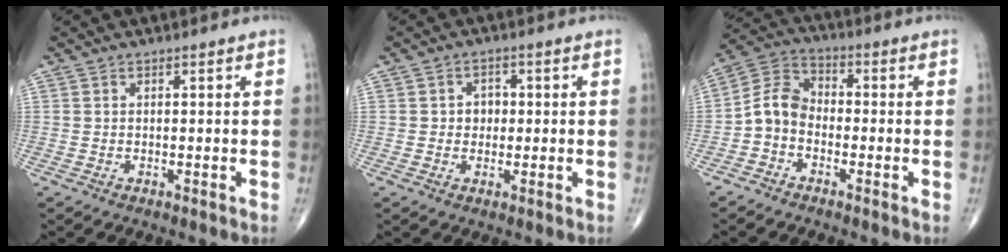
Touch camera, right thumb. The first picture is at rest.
{"total": 3.1, "force": [0.1, 2.6, 1.7], "torque": [-0.004, 0.006, -0.002]}
{"total": 6.9, "force": [-2.2, 5.1, 4.0], "torque": [-0.063, 0.035, -0.060]}